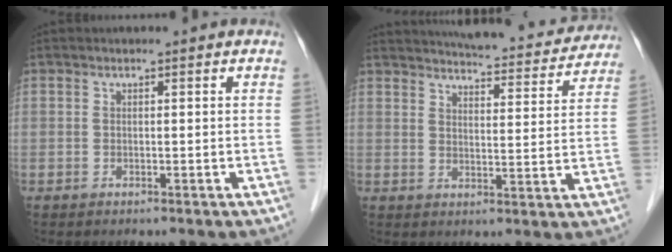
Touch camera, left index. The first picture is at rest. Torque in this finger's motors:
{"motor_torque": [0.98, -1.03, 0.18, 0.04]}